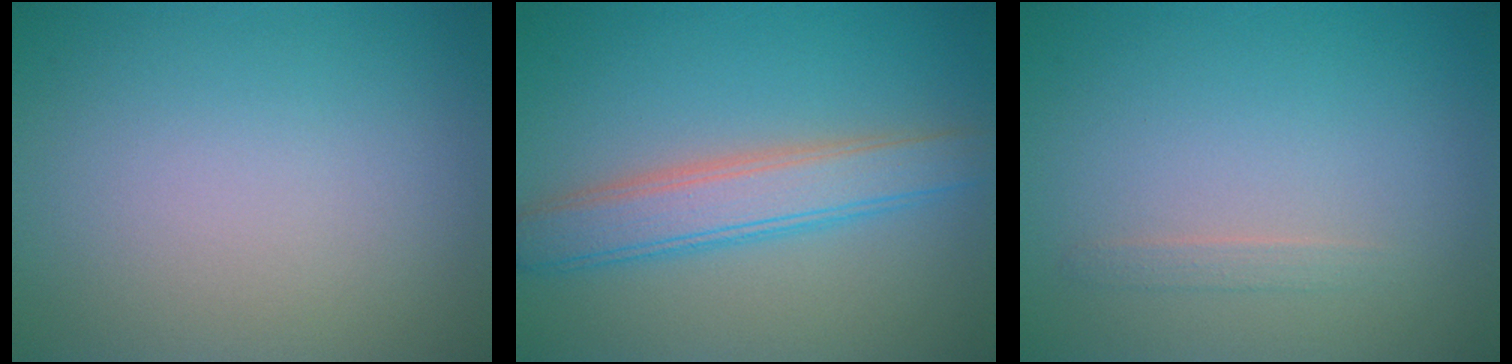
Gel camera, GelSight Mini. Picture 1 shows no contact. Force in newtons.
{"total": 4.5, "press": 4.5, "slide": 0.1}
{"total": 0.9, "press": 0.8, "slide": 0.1}